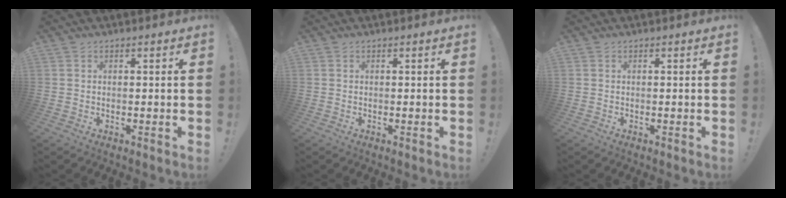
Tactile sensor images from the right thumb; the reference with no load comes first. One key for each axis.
{"total": 0.0}
{"total": 0.0}